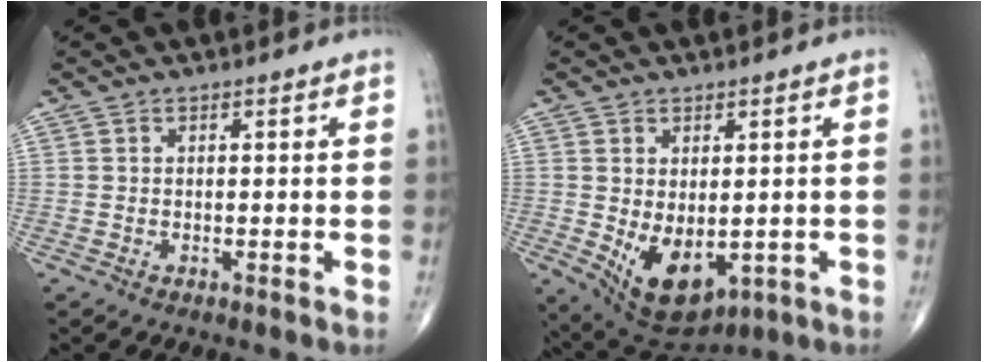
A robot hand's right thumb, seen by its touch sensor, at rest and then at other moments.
{"total": 10.1, "force": [-1.6, 5.9, 8.1], "torque": [-0.116, -0.010, 0.001]}